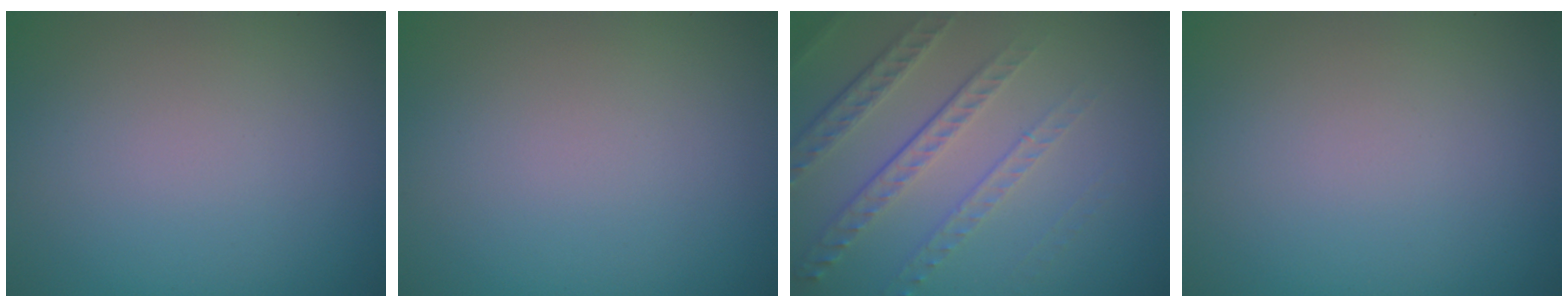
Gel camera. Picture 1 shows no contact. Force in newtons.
{"total": 0.0}
{"total": 5.0, "press": 3.4, "slide": 3.7}
{"total": 0.0}